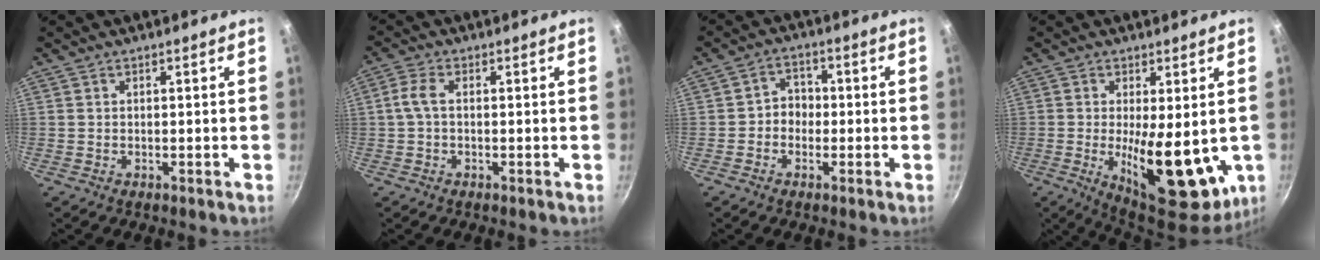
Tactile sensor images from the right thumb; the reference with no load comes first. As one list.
[{"total": 3.5, "force": [0.0, 1.9, 2.9], "torque": [-0.073, 0.013, -0.006]}, {"total": 4.4, "force": [-0.8, 3.8, 2.1], "torque": [-0.001, 0.018, -0.020]}, {"total": 16.8, "force": [-1.9, 6.8, 15.2], "torque": [-0.207, -0.022, -0.011]}]